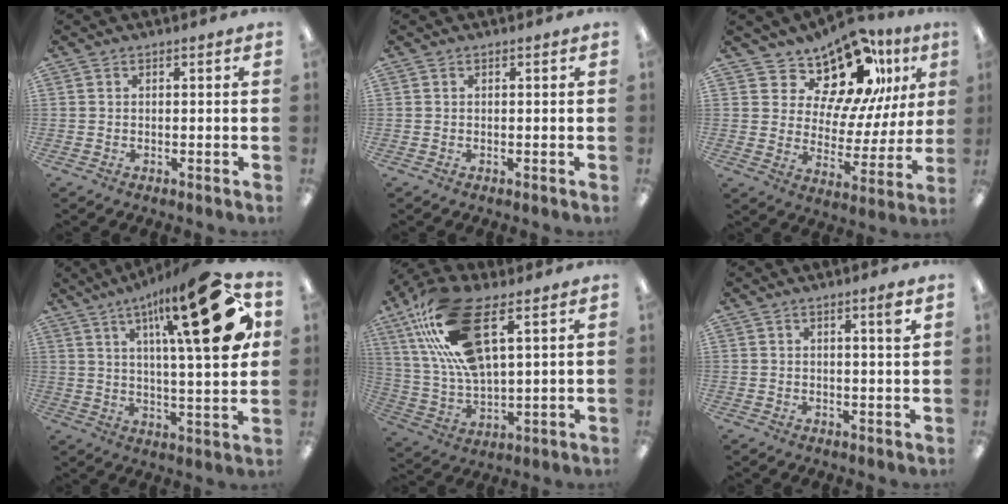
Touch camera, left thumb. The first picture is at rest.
{"total": 0.0}
{"total": 14.8, "force": [11.8, 7.1, 5.4], "torque": [-0.103, -0.094, 0.211]}
{"total": 26.2, "force": [10.8, 7.7, 22.6], "torque": [-0.317, -0.048, 0.159]}
{"total": 20.1, "force": [10.6, 8.1, 15.0], "torque": [-0.318, -0.031, 0.182]}
{"total": 2.8, "force": [1.5, 0.0, 2.4], "torque": [-0.041, -0.005, 0.023]}